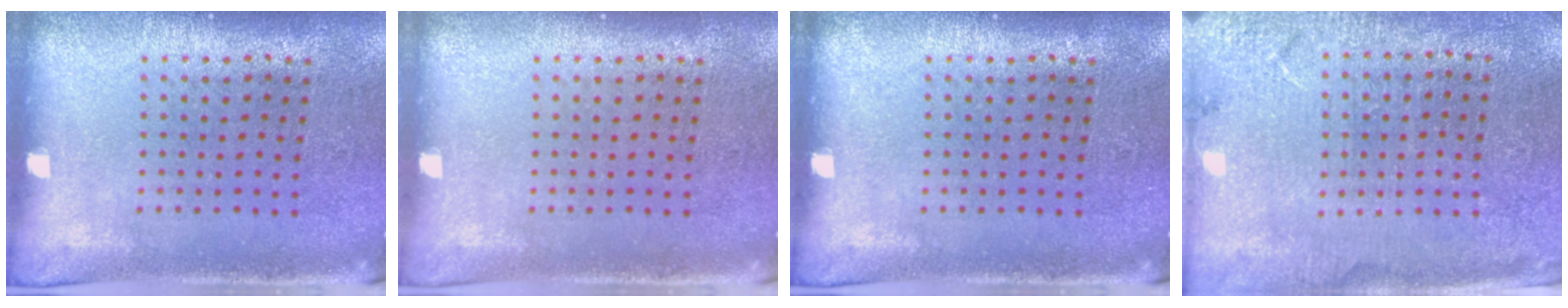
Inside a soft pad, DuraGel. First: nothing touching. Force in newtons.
{"total": 0.0}
{"total": 0.0}
{"total": 2.7, "press": 2.7, "slide": 0.1}